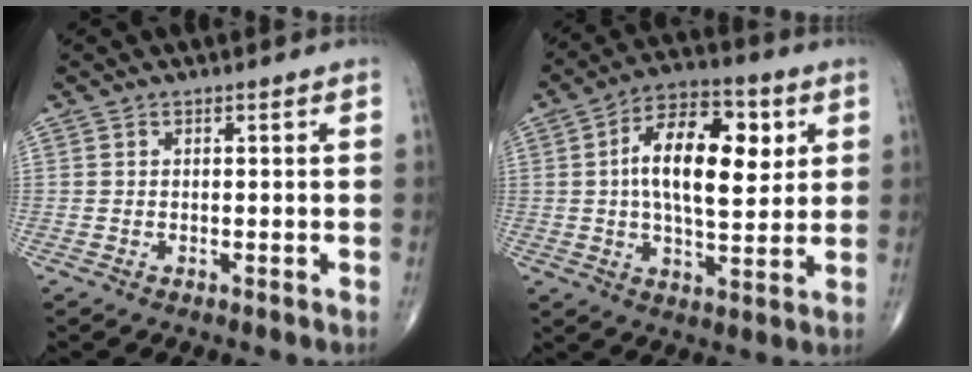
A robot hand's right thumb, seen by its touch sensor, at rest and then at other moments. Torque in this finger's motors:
{"motor_torque": [-0.51, 1.11, 1.00, -0.07, 0.36]}